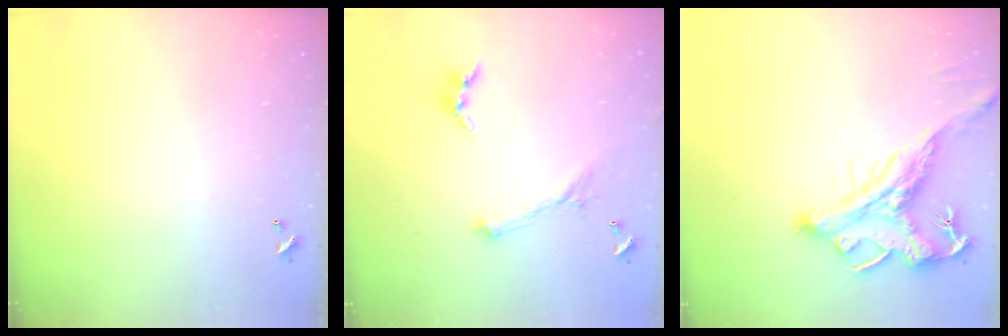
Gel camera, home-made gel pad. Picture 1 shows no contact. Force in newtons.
{"total": 1.6, "press": 1.5, "slide": 0.4}
{"total": 4.1, "press": 3.8, "slide": 1.5}